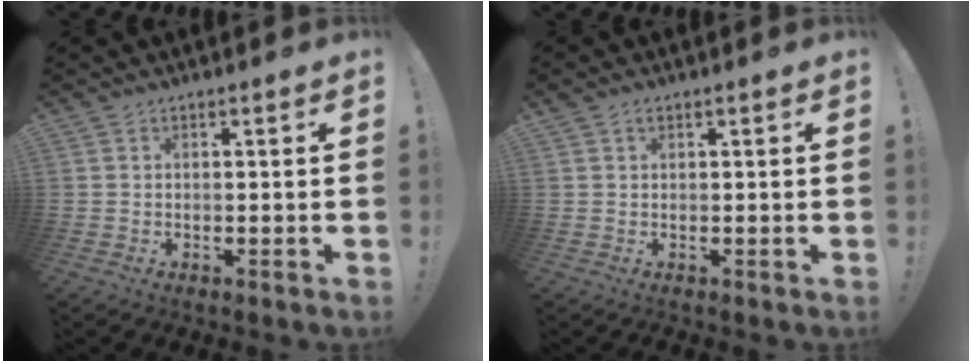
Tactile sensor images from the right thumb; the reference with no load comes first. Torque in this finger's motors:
{"motor_torque": [-0.11, 0.01, 0.22, -0.11, -0.02]}